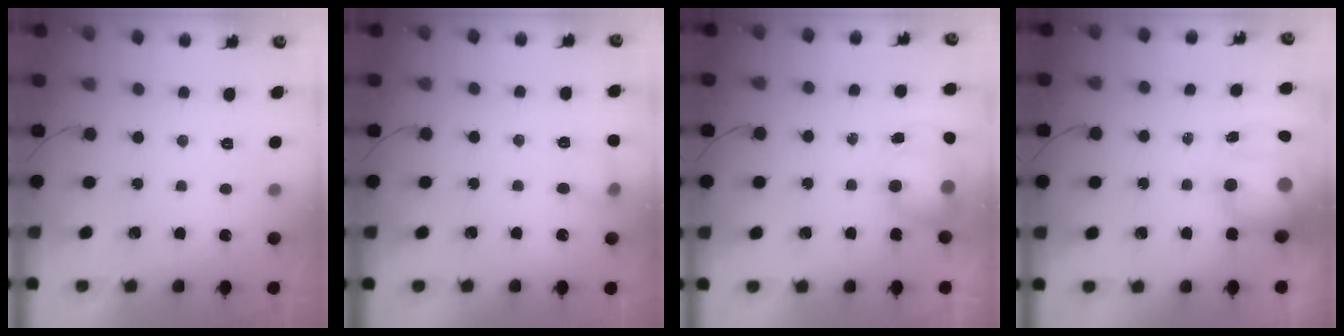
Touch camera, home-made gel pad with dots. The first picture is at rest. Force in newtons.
{"total": 6.1, "press": 5.9, "slide": 1.6}
{"total": 8.0, "press": 7.9, "slide": 1.3}
{"total": 13.0, "press": 12.6, "slide": 3.5}